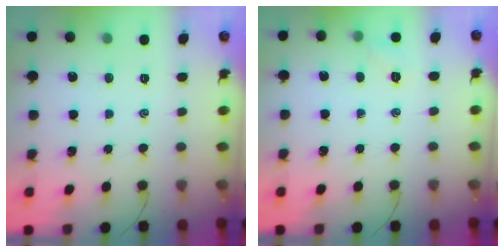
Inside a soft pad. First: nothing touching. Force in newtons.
{"total": 4.4, "press": 4.2, "slide": 1.4}